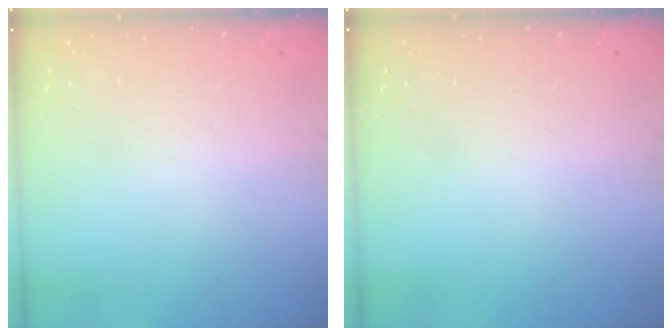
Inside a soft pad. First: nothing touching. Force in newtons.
{"total": 0.0}